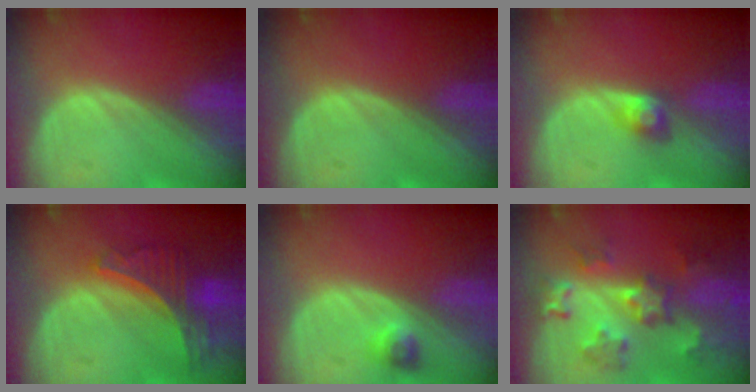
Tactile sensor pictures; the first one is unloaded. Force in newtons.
{"total": 0.0}
{"total": 2.6, "press": 2.5, "slide": 0.7}
{"total": 7.8, "press": 6.9, "slide": 3.6}
{"total": 2.3, "press": 2.2, "slide": 0.7}
{"total": 7.9, "press": 7.7, "slide": 1.6}